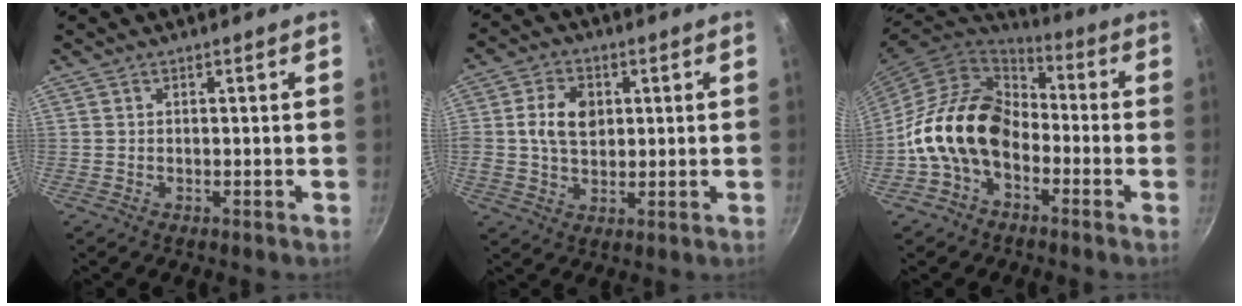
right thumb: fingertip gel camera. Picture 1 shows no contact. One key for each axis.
{"total": 5.9, "fx": 0.8, "fy": 4.3, "fz": 3.9, "tx": -0.055, "ty": 0.004, "tz": 0.010}
{"total": 16.6, "fx": -4.1, "fy": 11.7, "fz": 11.0, "tx": -0.164, "ty": 0.052, "tz": -0.098}